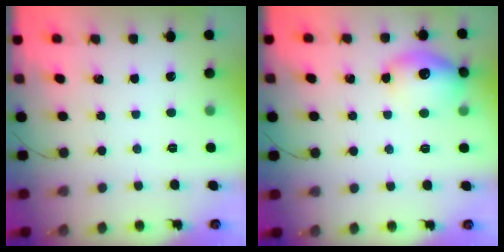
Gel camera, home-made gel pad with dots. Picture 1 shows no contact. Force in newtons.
{"total": 13.7, "press": 13.7, "slide": 0.9}